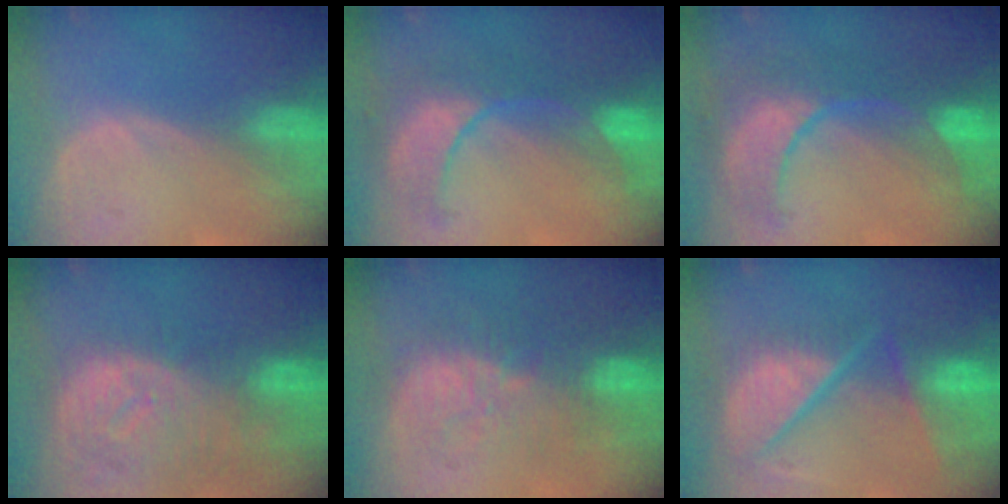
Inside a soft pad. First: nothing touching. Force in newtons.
{"total": 9.1, "press": 9.1, "slide": 0.6}
{"total": 10.3, "press": 10.3, "slide": 1.1}
{"total": 12.2, "press": 10.5, "slide": 6.2}
{"total": 10.0, "press": 9.5, "slide": 3.0}
{"total": 11.8, "press": 9.8, "slide": 6.5}